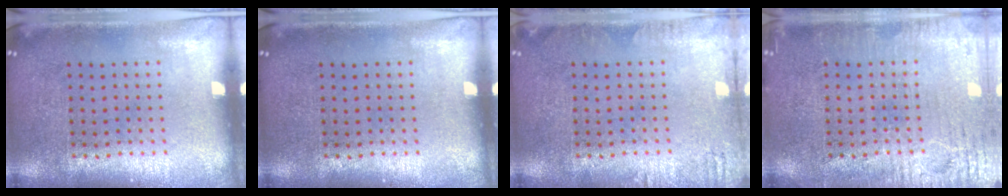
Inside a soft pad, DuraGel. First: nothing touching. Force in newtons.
{"total": 0.0}
{"total": 1.5, "press": 1.5, "slide": 0.2}
{"total": 3.6, "press": 3.6, "slide": 0.4}